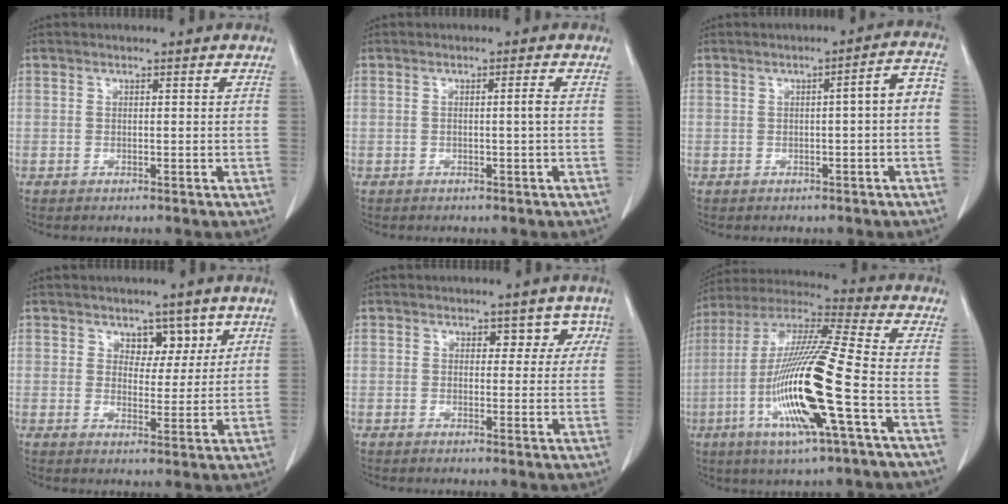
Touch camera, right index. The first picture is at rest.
{"total": 1.3, "force": [-0.1, -0.3, 1.2], "torque": [-0.021, -0.001, -0.002]}
{"total": 4.2, "force": [-0.5, 0.4, 4.2], "torque": [-0.049, 0.018, -0.008]}
{"total": 4.4, "force": [2.5, 2.8, 2.2], "torque": [-0.016, 0.001, 0.039]}
{"total": 3.5, "force": [1.7, 2.6, 1.6], "torque": [0.008, 0.008, 0.013]}
{"total": 19.4, "force": [-5.5, 0.5, 18.6], "torque": [-0.385, -0.019, -0.110]}